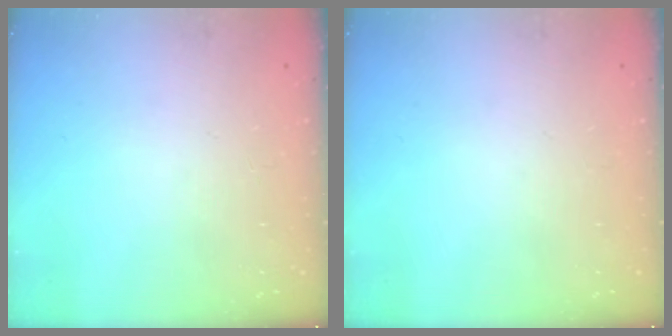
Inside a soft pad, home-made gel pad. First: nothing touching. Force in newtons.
{"total": 0.0}